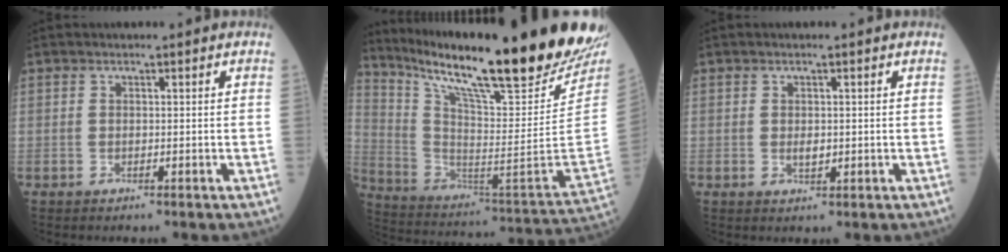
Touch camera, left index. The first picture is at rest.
{"total": 29.8, "force": [24.3, 1.5, 17.2], "torque": [-0.304, -0.081, 0.364]}
{"total": 1.6, "force": [0.1, 0.8, 1.4], "torque": [-0.024, -0.003, 0.004]}